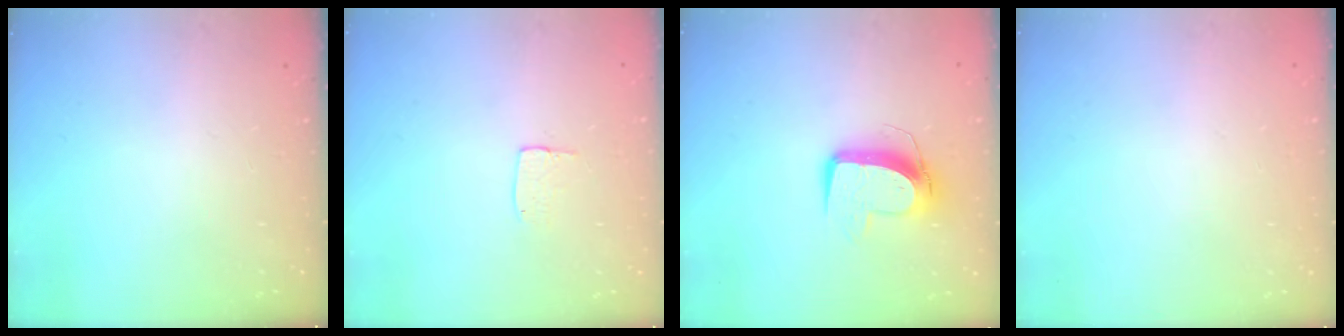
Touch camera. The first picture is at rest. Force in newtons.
{"total": 3.8, "press": 3.8, "slide": 0.2}
{"total": 10.8, "press": 10.8, "slide": 0.7}
{"total": 0.0}